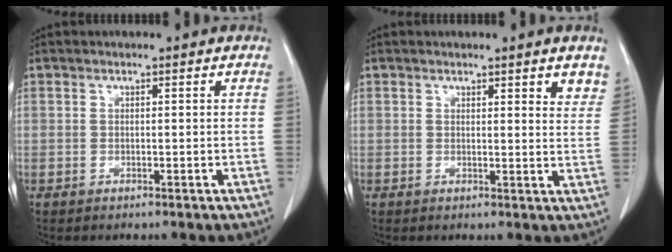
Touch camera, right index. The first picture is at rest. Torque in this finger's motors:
{"motor_torque": [0.18, -0.01, 0.01, 0.01]}